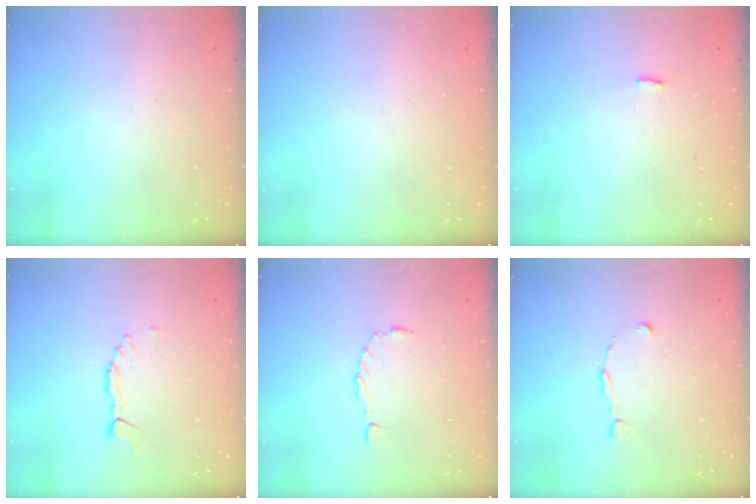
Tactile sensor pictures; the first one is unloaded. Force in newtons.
{"total": 0.0}
{"total": 3.4, "press": 3.4, "slide": 0.4}
{"total": 0.9, "press": 0.9, "slide": 0.1}
{"total": 1.9, "press": 1.9, "slide": 0.3}
{"total": 1.2, "press": 1.2, "slide": 0.1}